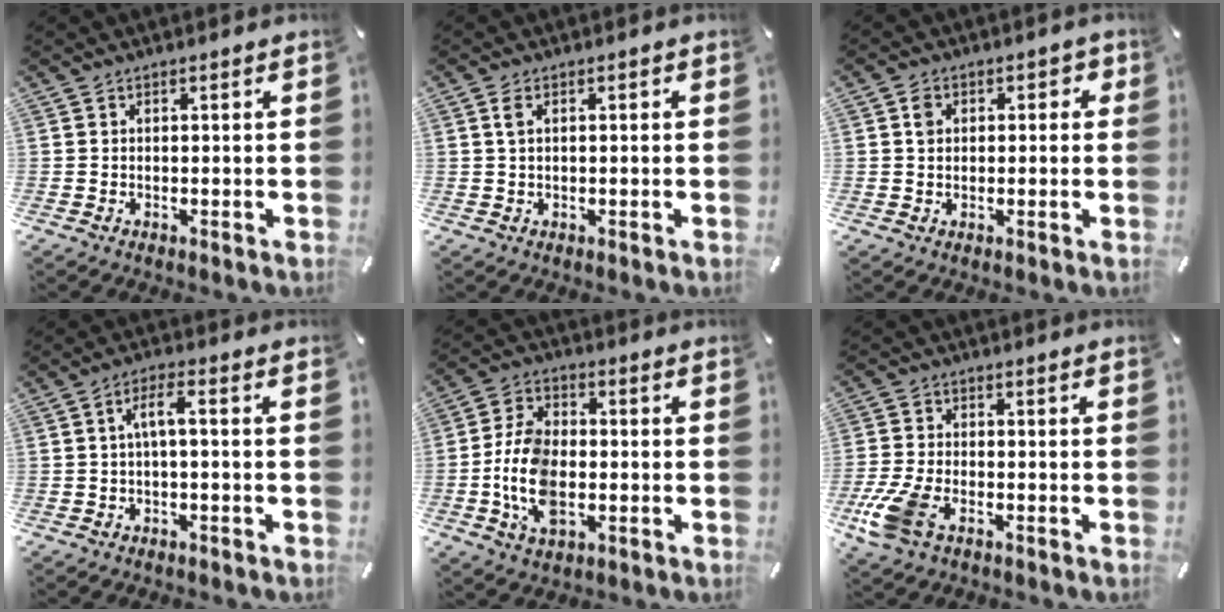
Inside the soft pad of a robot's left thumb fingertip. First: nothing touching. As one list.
[{"total": 2.2, "force": [0.5, 1.5, 1.5], "torque": [-0.036, 0.008, 0.007]}, {"total": 3.8, "force": [0.4, 3.2, 2.0], "torque": [-0.019, 0.001, 0.001]}, {"total": 4.8, "force": [-0.2, 1.3, 4.6], "torque": [-0.094, 0.011, -0.010]}, {"total": 11.2, "force": [-2.9, 7.3, 8.0], "torque": [-0.193, 0.001, -0.053]}, {"total": 8.6, "force": [-4.2, 4.4, 6.1], "torque": [-0.149, -0.002, -0.080]}]